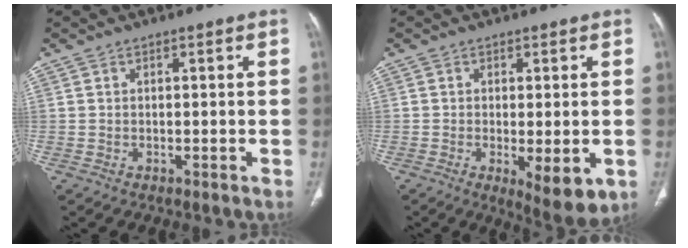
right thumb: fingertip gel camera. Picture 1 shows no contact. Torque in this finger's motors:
{"motor_torque": [-0.33, 0.51, -0.15, 0.04, 0.05]}